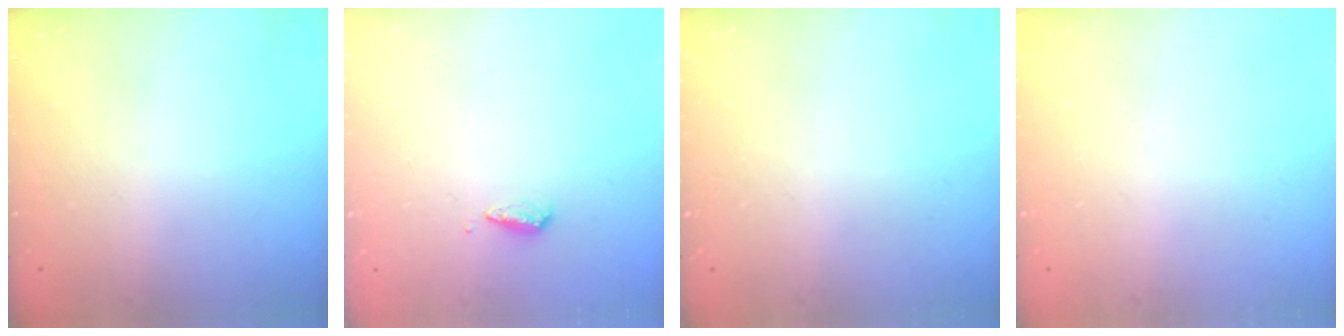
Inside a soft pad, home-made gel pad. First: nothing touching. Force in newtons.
{"total": 3.0, "press": 3.0, "slide": 0.2}
{"total": 0.0}
{"total": 0.0}